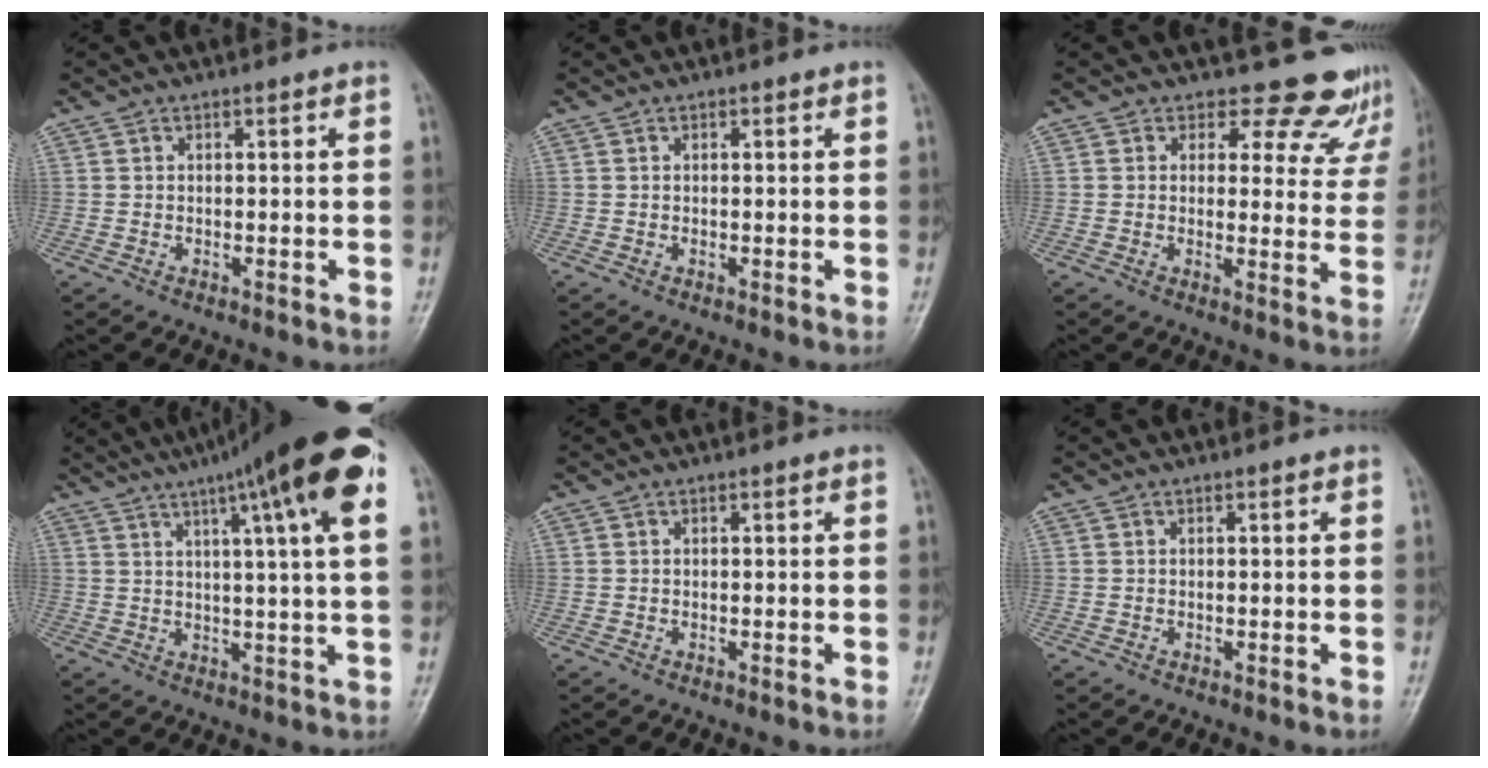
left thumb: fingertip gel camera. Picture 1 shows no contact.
{"total": 0.5, "force": [0.1, 0.4, 0.3], "torque": [0.001, 0.000, -0.001]}
{"total": 11.8, "force": [10.6, 5.3, 0.7], "torque": [0.049, -0.071, 0.096]}
{"total": 19.0, "force": [9.1, 2.2, 16.5], "torque": [-0.243, 0.007, 0.122]}
{"total": 0.0}
{"total": 0.0}